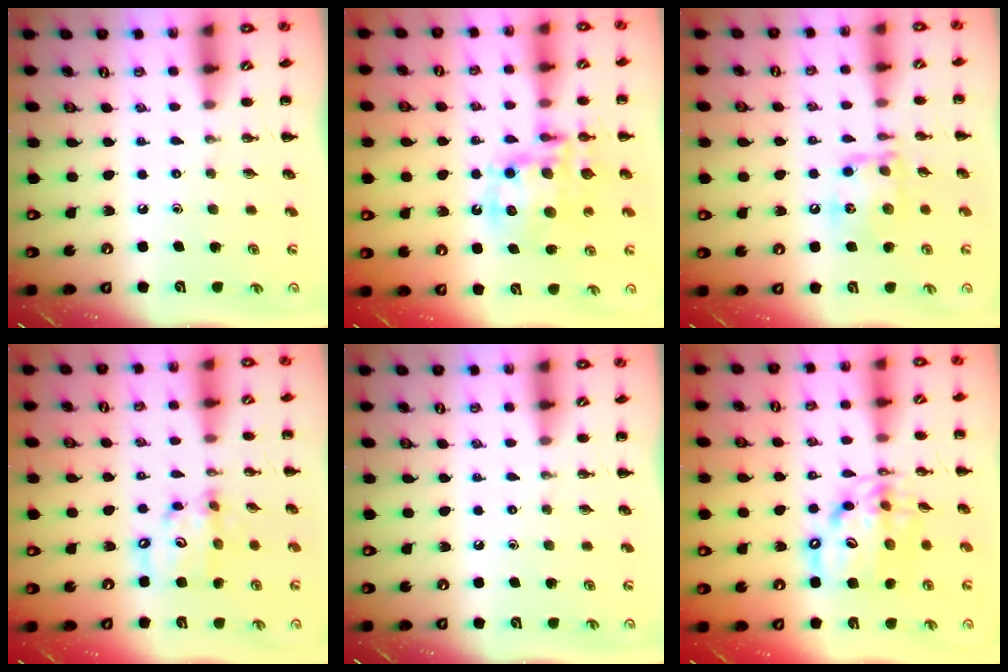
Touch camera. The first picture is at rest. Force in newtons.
{"total": 14.6, "press": 14.2, "slide": 3.4}
{"total": 13.4, "press": 13.3, "slide": 1.3}
{"total": 10.3, "press": 10.1, "slide": 2.2}
{"total": 0.0}
{"total": 12.8, "press": 12.3, "slide": 3.5}